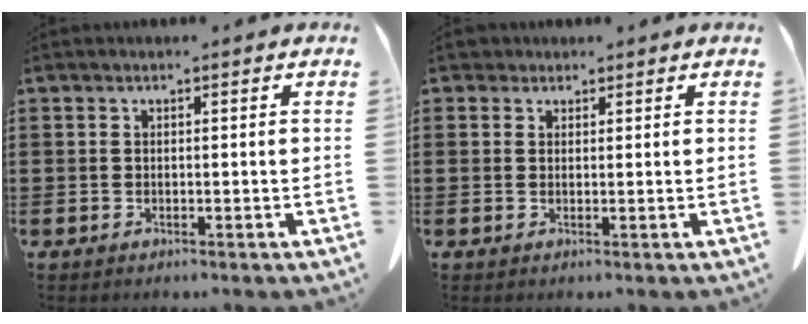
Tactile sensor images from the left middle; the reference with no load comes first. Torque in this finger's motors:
{"motor_torque": [-0.07, 0.04, 0.00, 0.00]}